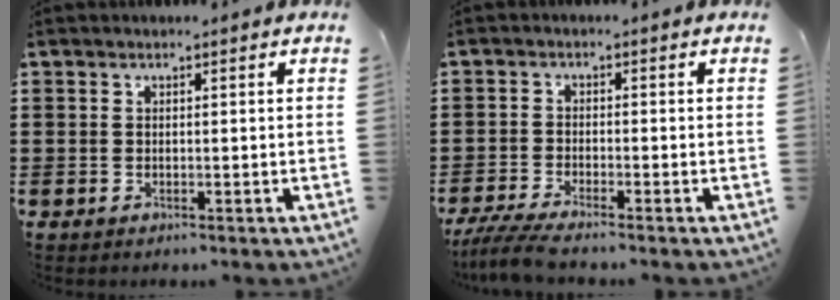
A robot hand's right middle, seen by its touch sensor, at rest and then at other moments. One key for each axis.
{"total": 3.9, "fx": -3.4, "fy": 0.0, "fz": 2.0, "tx": -0.061, "ty": -0.019, "tz": -0.072}